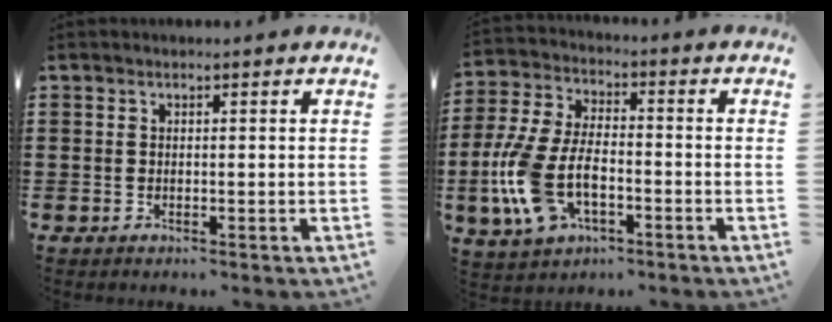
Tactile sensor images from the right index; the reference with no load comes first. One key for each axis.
{"total": 10.9, "fx": -3.2, "fy": 5.9, "fz": 8.6, "tx": -0.221, "ty": -0.011, "tz": -0.064}